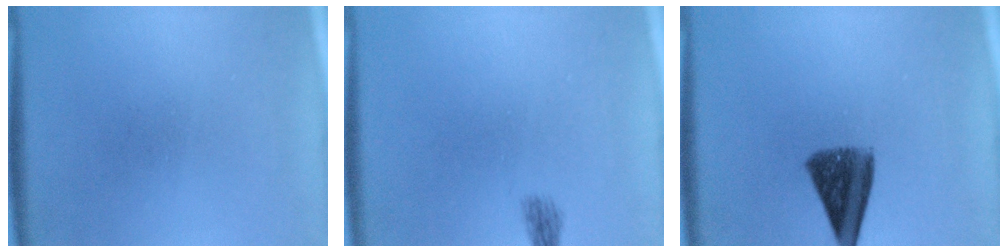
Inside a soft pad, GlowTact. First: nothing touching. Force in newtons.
{"total": 1.4}
{"total": 8.8}